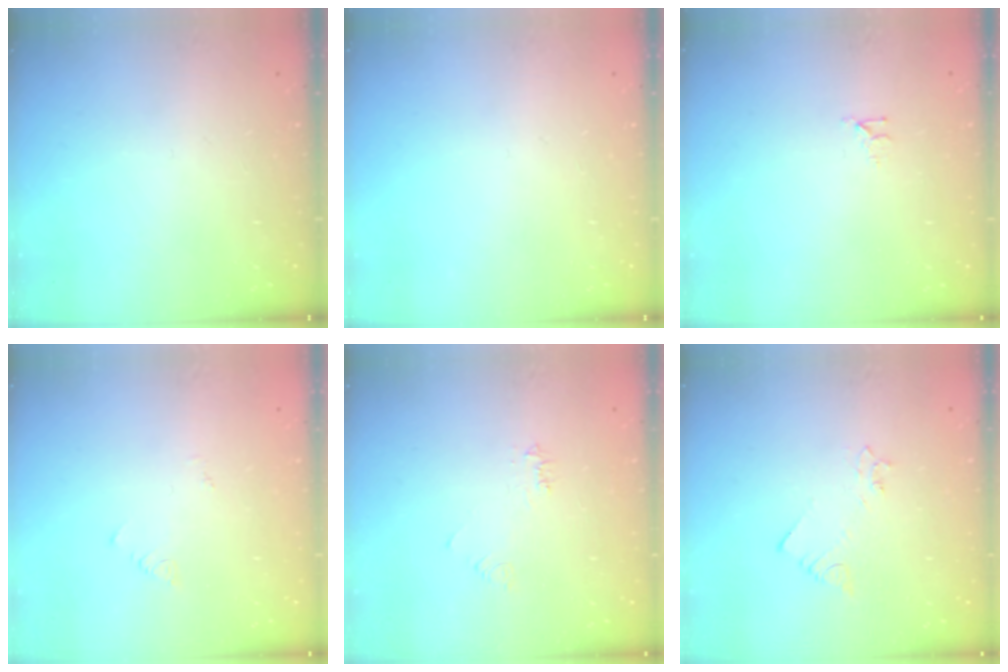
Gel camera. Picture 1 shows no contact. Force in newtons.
{"total": 0.0}
{"total": 3.3, "press": 3.3, "slide": 0.2}
{"total": 1.9, "press": 1.9, "slide": 0.4}
{"total": 4.5, "press": 4.5, "slide": 0.7}
{"total": 2.5, "press": 2.5, "slide": 0.3}